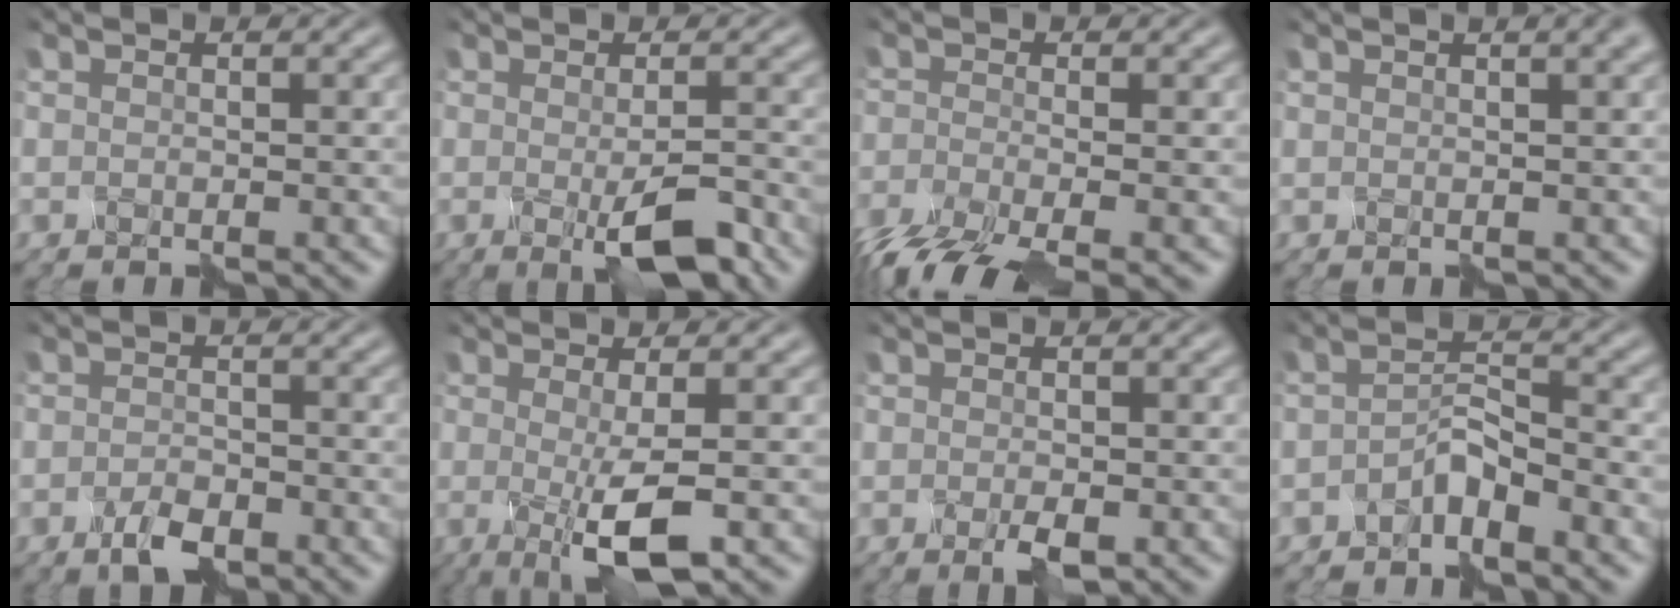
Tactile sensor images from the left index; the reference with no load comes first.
{"total": 3.7, "force": [-1.8, 0.4, 3.3], "torque": [-0.063, -0.003, -0.026]}
{"total": 7.1, "force": [-5.1, 2.0, 4.4], "torque": [-0.112, -0.025, -0.096]}
{"total": 2.1, "force": [1.2, 0.5, 1.6], "torque": [-0.005, 0.009, 0.006]}
{"total": 2.0, "force": [-1.6, 0.6, 1.1], "torque": [-0.032, 0.002, -0.032]}
{"total": 4.6, "force": [-0.9, 0.7, 4.5], "torque": [-0.092, -0.007, -0.016]}
{"total": 1.7, "force": [-0.9, 0.6, 1.4], "torque": [-0.041, -0.003, -0.016]}
{"total": 1.9, "force": [-1.6, 0.0, 1.0], "torque": [-0.027, 0.013, -0.034]}